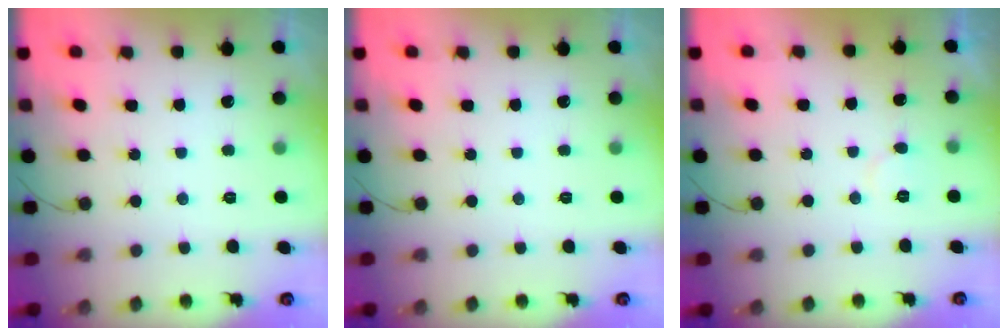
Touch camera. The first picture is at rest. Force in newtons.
{"total": 0.0}
{"total": 3.4, "press": 3.4, "slide": 0.2}